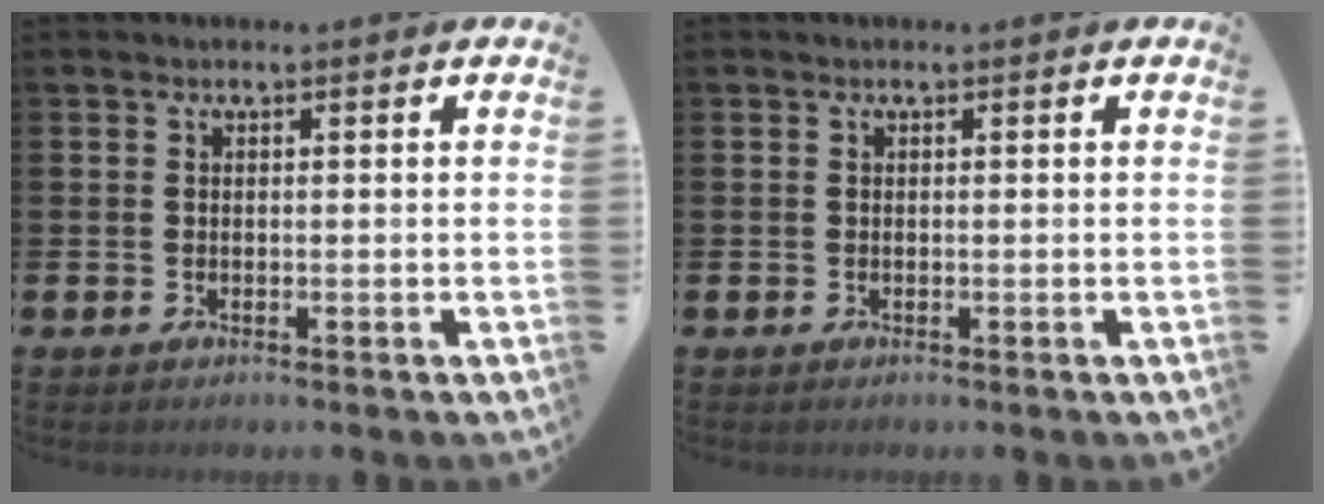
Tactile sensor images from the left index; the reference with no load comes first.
{"total": 0.0}